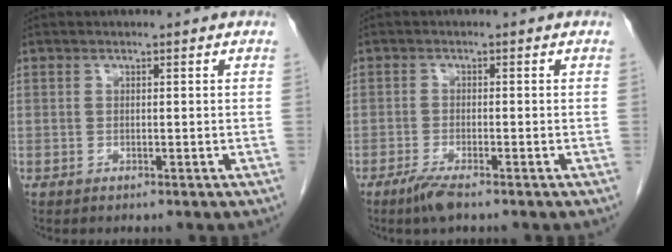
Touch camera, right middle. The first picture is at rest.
{"total": 3.1, "force": [-2.2, 0.2, 2.2], "torque": [-0.049, -0.007, -0.044]}